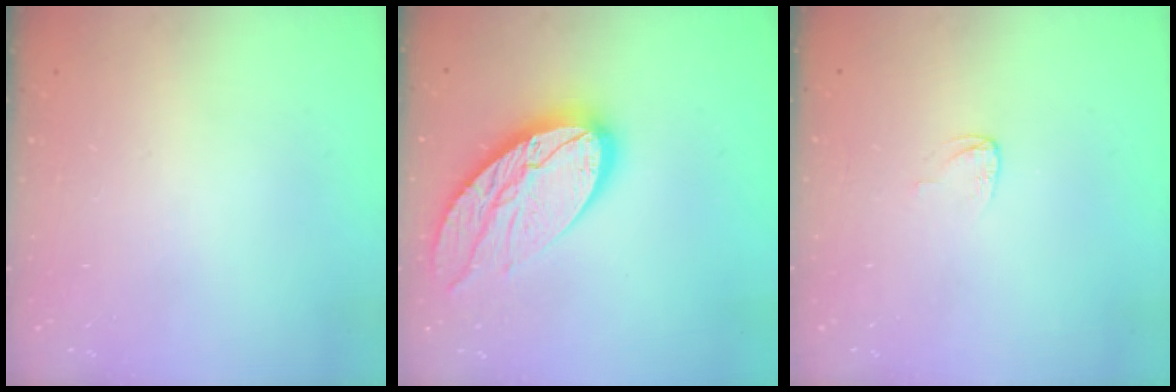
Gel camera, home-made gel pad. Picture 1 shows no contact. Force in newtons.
{"total": 16.4, "press": 16.3, "slide": 1.1}
{"total": 3.6, "press": 3.6, "slide": 0.2}